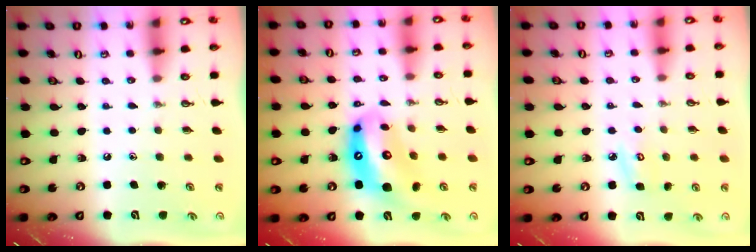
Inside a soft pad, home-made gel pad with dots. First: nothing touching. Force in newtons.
{"total": 15.5, "press": 15.4, "slide": 1.4}
{"total": 5.3, "press": 5.3, "slide": 0.5}